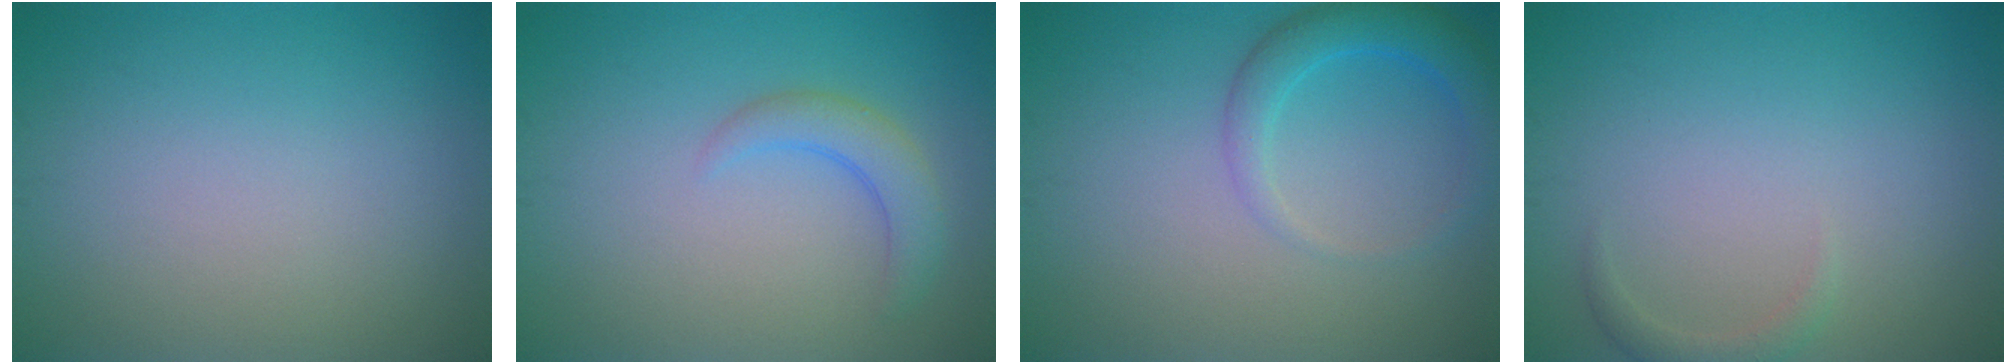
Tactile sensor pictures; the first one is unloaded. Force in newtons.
{"total": 2.6, "press": 2.5, "slide": 0.3}
{"total": 3.2, "press": 3.2, "slide": 0.3}
{"total": 1.2, "press": 1.2, "slide": 0.2}